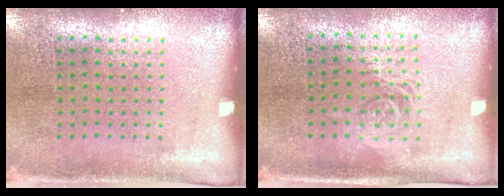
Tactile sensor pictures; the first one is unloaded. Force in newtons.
{"total": 1.3, "press": 1.2, "slide": 0.5}